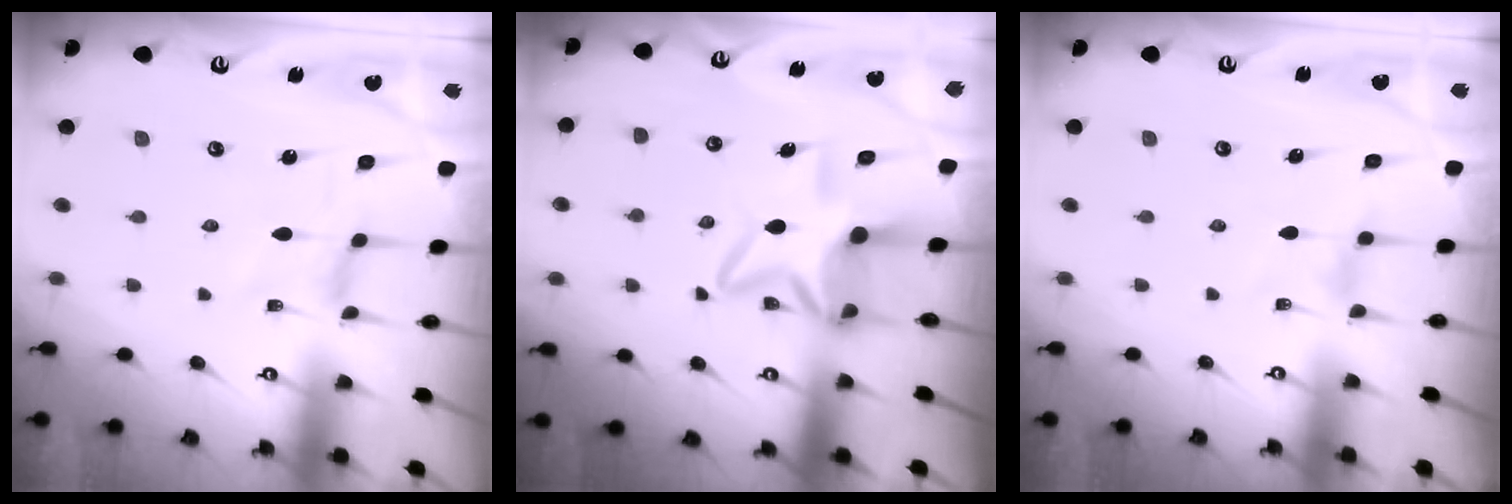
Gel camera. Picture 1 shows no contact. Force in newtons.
{"total": 8.7, "press": 8.6, "slide": 1.5}
{"total": 1.3, "press": 1.3, "slide": 0.4}